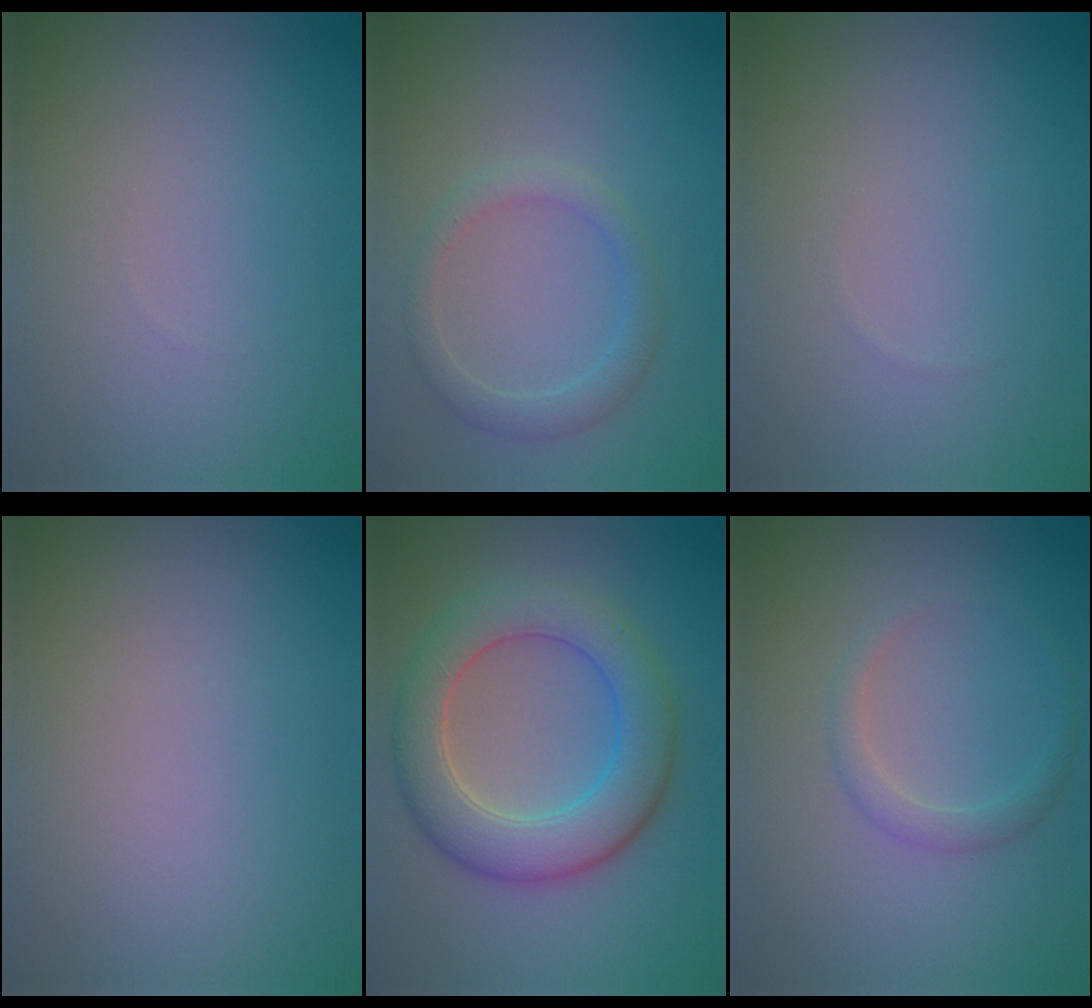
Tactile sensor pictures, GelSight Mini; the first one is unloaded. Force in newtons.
{"total": 2.2, "press": 2.2, "slide": 0.1}
{"total": 0.0}
{"total": 0.0}
{"total": 6.8, "press": 6.8, "slide": 0.2}
{"total": 1.4, "press": 1.4, "slide": 0.0}